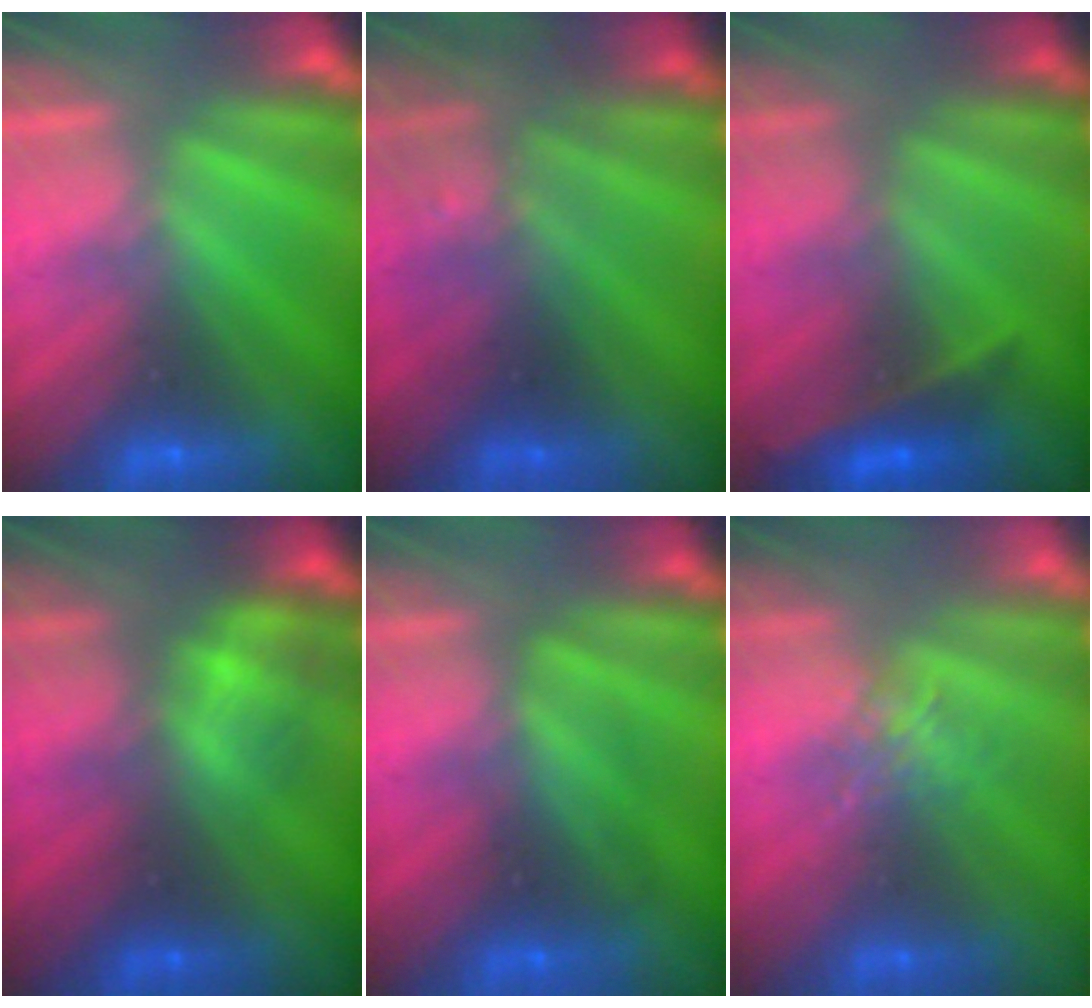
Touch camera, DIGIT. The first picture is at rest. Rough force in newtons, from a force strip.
{"total": 3.0}
{"total": 2.4}
{"total": 2.3}
{"total": 2.4}
{"total": 1.9}